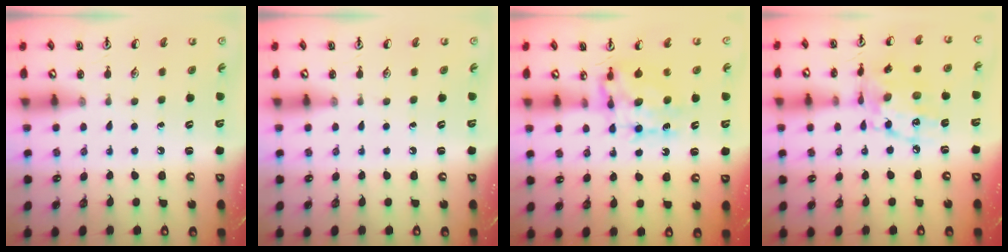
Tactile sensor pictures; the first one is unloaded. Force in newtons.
{"total": 0.0}
{"total": 8.1, "press": 8.1, "slide": 0.8}
{"total": 13.8, "press": 13.7, "slide": 0.8}